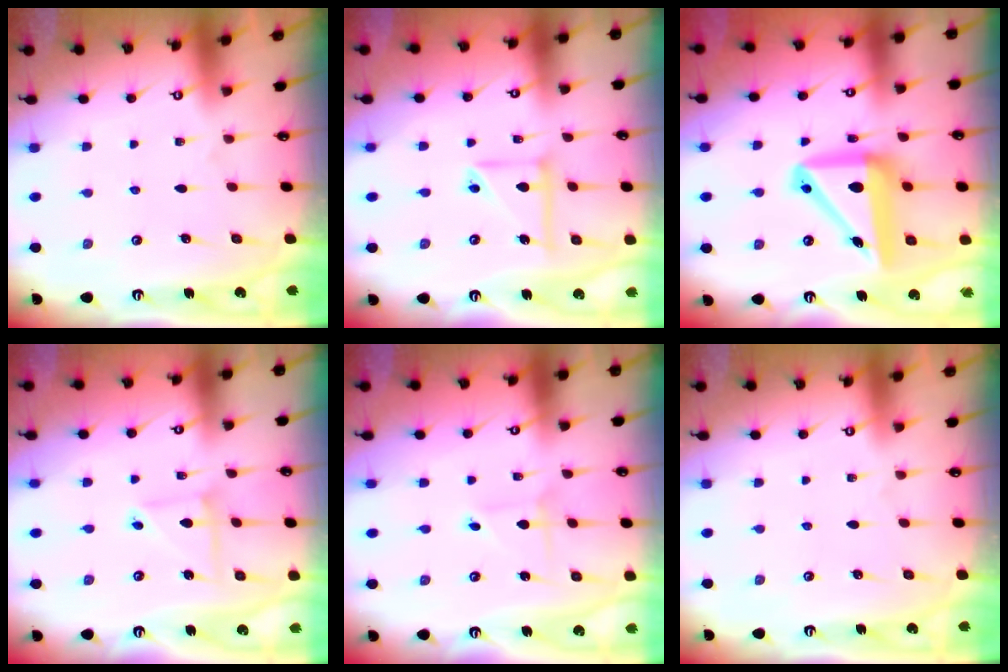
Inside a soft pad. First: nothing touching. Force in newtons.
{"total": 9.8, "press": 9.7, "slide": 1.3}
{"total": 14.5, "press": 14.2, "slide": 2.9}
{"total": 5.4, "press": 5.4, "slide": 0.4}
{"total": 0.9, "press": 0.9, "slide": 0.0}
{"total": 0.0}